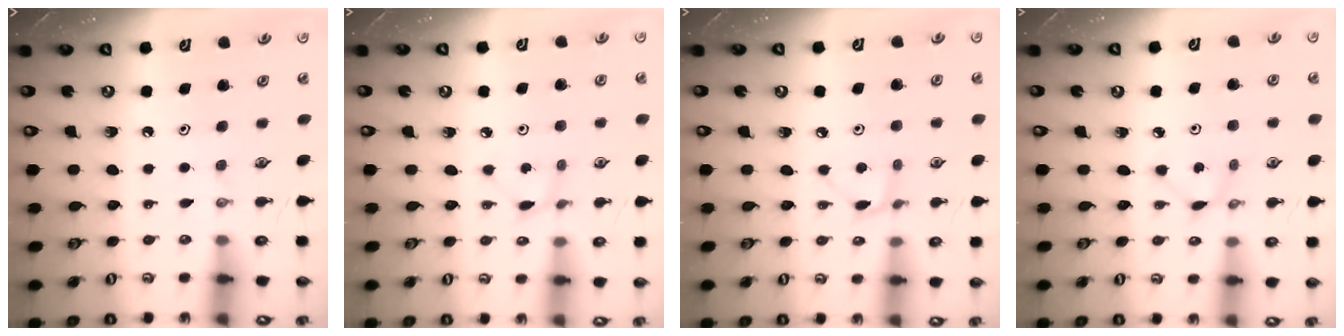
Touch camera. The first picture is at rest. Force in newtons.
{"total": 0.7, "press": 0.7, "slide": 0.1}
{"total": 4.5, "press": 4.4, "slide": 0.6}
{"total": 1.4, "press": 1.4, "slide": 0.2}